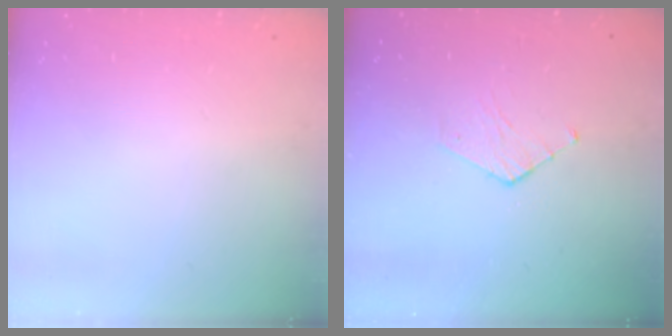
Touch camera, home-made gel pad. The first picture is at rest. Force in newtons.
{"total": 2.8, "press": 2.8, "slide": 0.3}